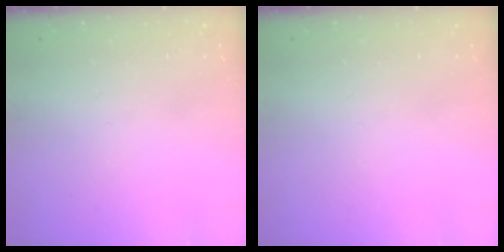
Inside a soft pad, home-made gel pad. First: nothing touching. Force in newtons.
{"total": 0.0}